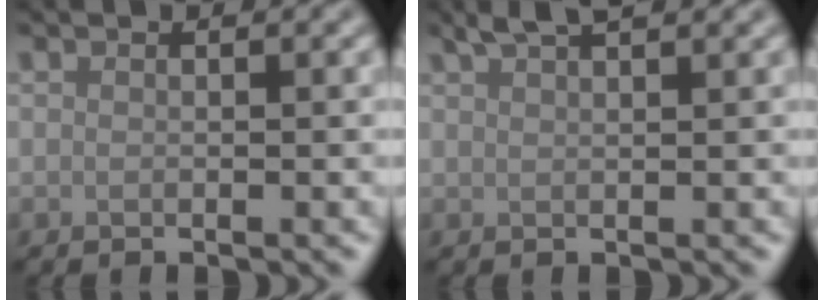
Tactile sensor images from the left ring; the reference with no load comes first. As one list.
[{"total": 2.9, "force": [2.4, 0.5, 1.7], "torque": [-0.020, 0.008, 0.040]}]